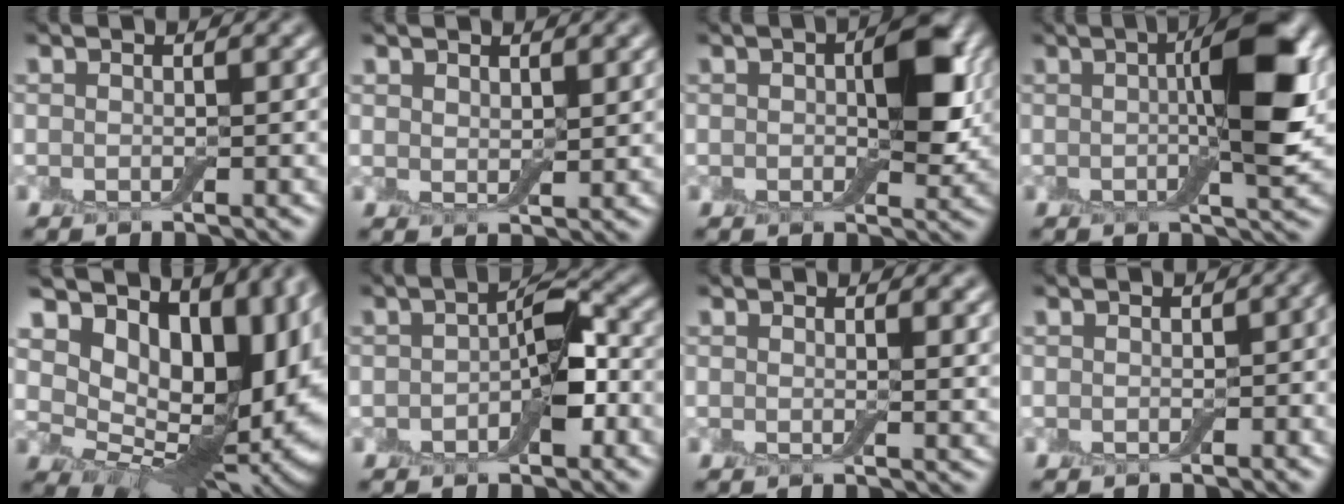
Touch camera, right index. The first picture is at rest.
{"total": 1.3, "force": [1.0, 0.6, 0.5], "torque": [-0.013, -0.003, 0.024]}
{"total": 5.4, "force": [0.9, 2.8, 4.5], "torque": [-0.058, 0.003, 0.015]}
{"total": 6.8, "force": [0.8, 1.4, 6.6], "torque": [-0.098, 0.011, 0.008]}
{"total": 16.4, "force": [5.7, 10.1, 11.7], "torque": [-0.147, 0.024, 0.120]}
{"total": 4.5, "force": [-0.7, 2.4, 3.8], "torque": [-0.057, 0.006, -0.017]}
{"total": 1.4, "force": [0.6, 0.7, 1.1], "torque": [-0.016, -0.003, 0.012]}
{"total": 1.7, "force": [-0.2, 1.1, 1.3], "torque": [-0.015, 0.000, -0.003]}